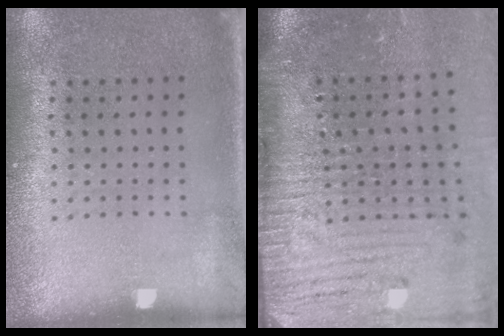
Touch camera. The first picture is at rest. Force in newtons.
{"total": 5.0, "press": 4.1, "slide": 2.8}